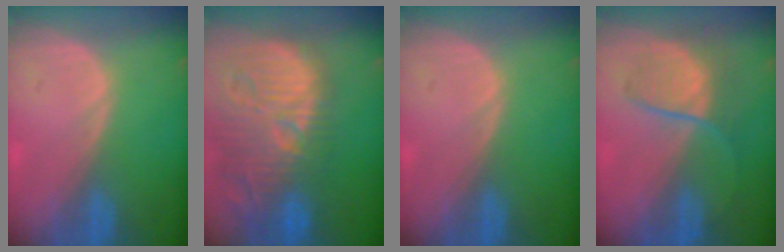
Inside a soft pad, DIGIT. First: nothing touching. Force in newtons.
{"total": 14.6, "press": 13.0, "slide": 6.6}
{"total": 0.0}
{"total": 6.5, "press": 6.3, "slide": 1.7}